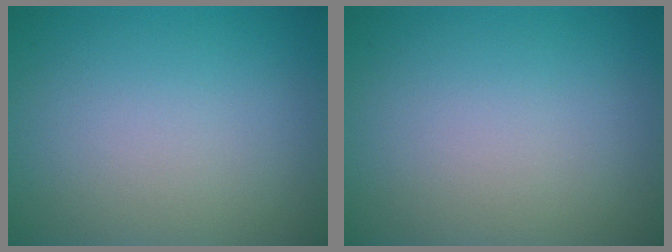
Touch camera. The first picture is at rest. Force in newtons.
{"total": 0.0}